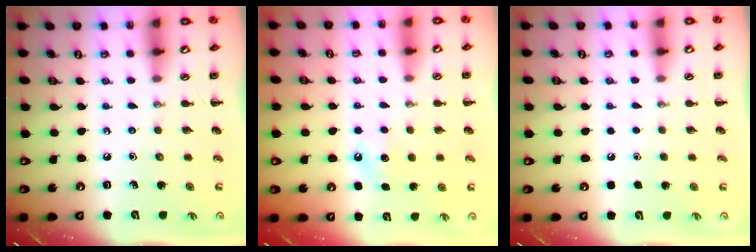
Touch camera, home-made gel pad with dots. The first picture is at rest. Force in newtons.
{"total": 4.5, "press": 4.4, "slide": 1.3}
{"total": 1.7, "press": 1.7, "slide": 0.1}